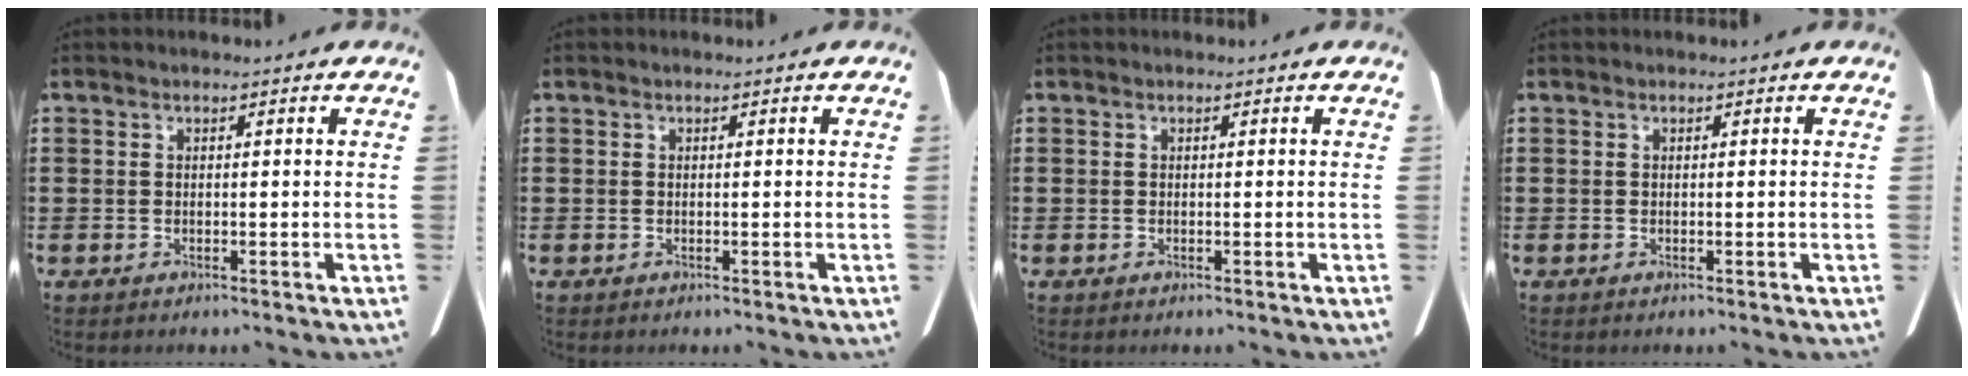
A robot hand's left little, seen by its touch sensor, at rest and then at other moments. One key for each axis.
{"total": 0.0}
{"total": 0.0}
{"total": 0.0}